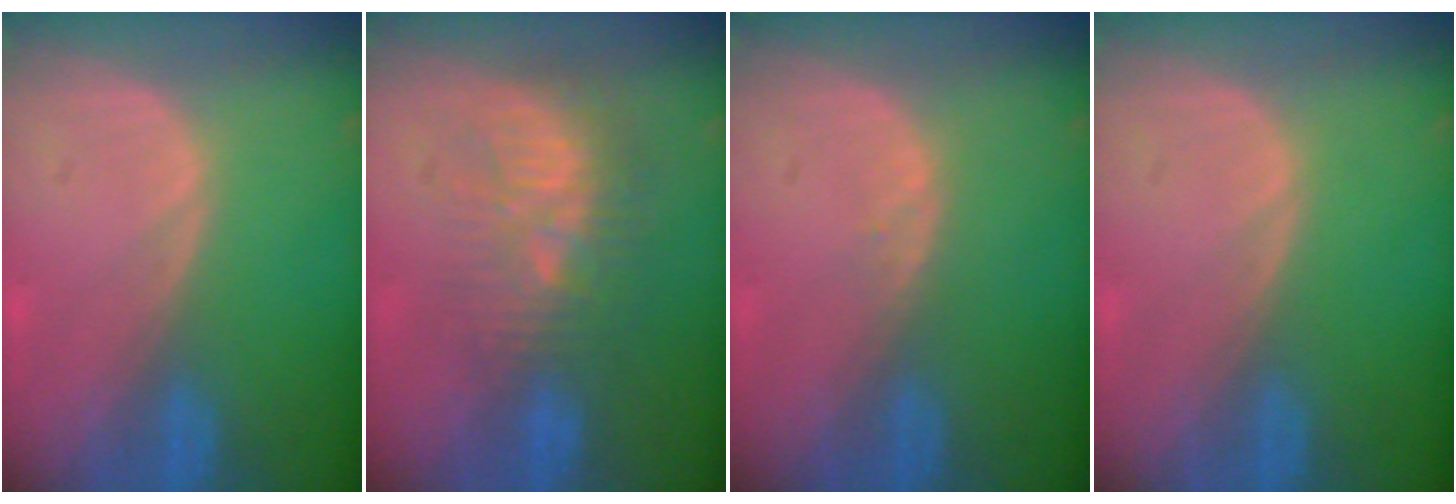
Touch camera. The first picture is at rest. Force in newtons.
{"total": 9.3, "press": 8.5, "slide": 3.6}
{"total": 0.7, "press": 0.6, "slide": 0.2}
{"total": 0.0}